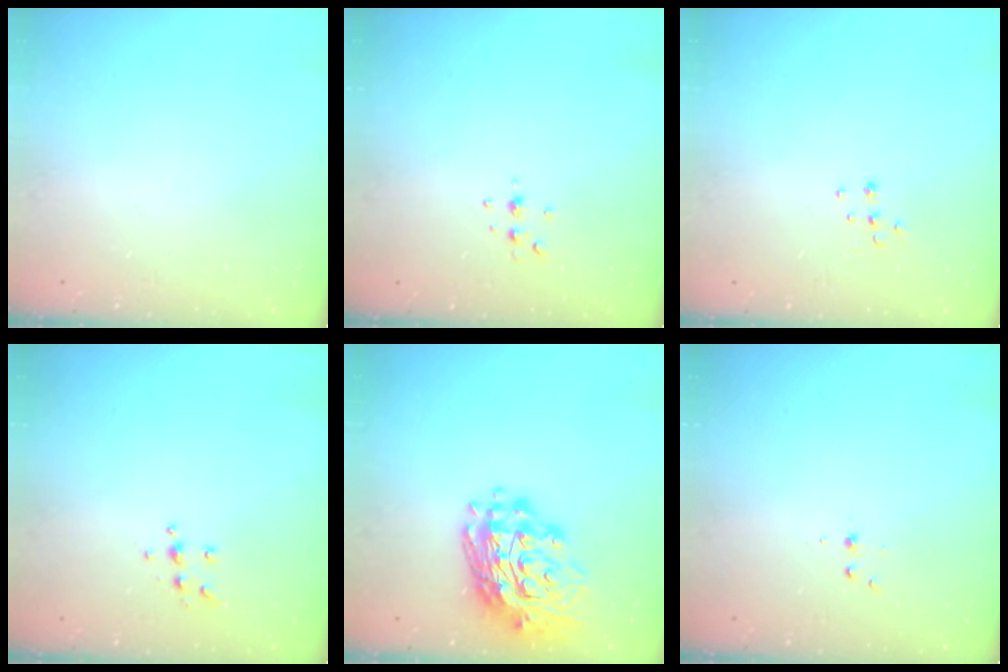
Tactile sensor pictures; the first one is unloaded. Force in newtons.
{"total": 4.4, "press": 4.3, "slide": 0.6}
{"total": 6.7, "press": 6.7, "slide": 0.6}
{"total": 5.7, "press": 5.7, "slide": 0.9}
{"total": 17.0, "press": 16.9, "slide": 2.2}
{"total": 3.2, "press": 3.1, "slide": 0.4}